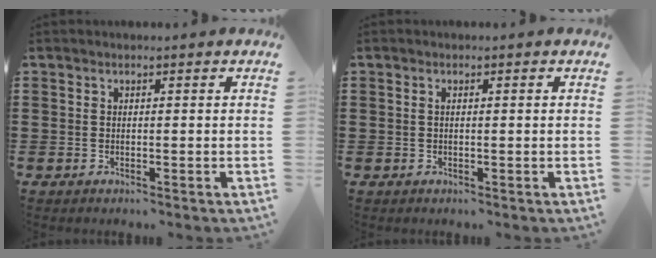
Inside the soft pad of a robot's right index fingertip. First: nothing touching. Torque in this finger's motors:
{"motor_torque": [-0.12, -0.07, 0.04, -0.01]}